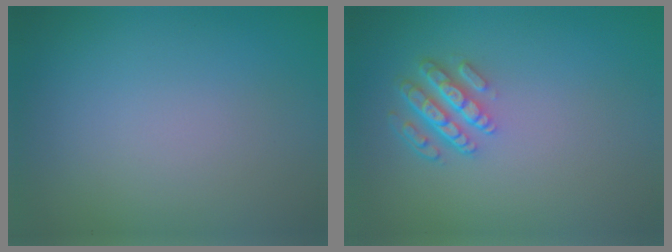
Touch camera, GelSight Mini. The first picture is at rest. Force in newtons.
{"total": 4.3, "press": 3.2, "slide": 2.8}